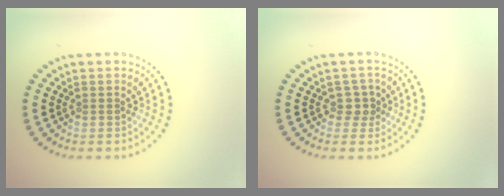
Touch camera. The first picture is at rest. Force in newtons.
{"total": 1.7, "press": 1.4, "slide": 1.0}